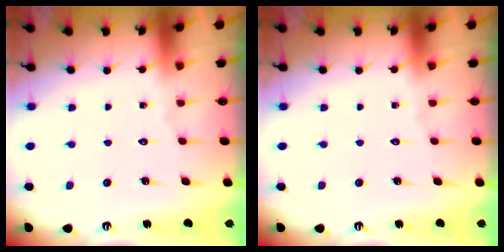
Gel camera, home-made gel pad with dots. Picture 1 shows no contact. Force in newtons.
{"total": 0.0}